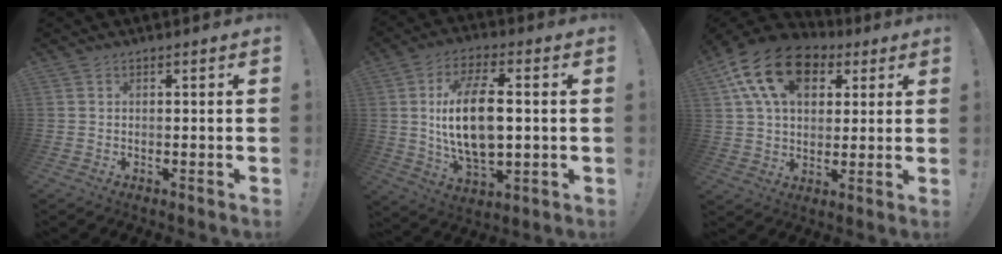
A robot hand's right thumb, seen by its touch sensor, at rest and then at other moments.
{"total": 16.9, "force": [1.1, 8.3, 14.7], "torque": [-0.271, -0.005, 0.011]}
{"total": 19.2, "force": [7.8, 12.6, 12.1], "torque": [-0.202, -0.018, 0.141]}